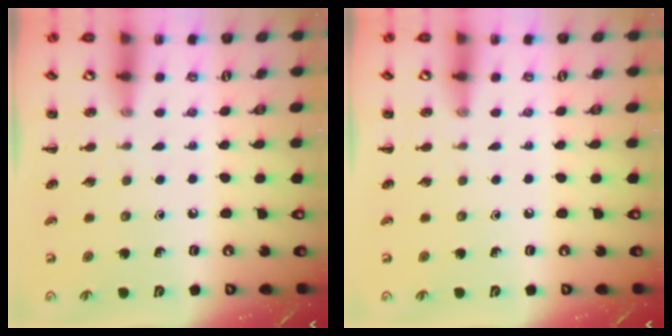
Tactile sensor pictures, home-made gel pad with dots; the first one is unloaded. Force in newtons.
{"total": 0.0}